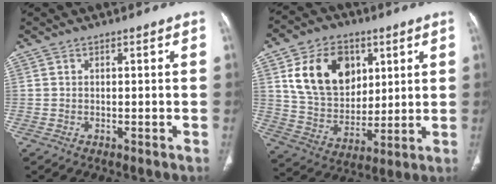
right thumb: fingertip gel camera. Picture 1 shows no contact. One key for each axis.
{"total": 17.3, "fx": 6.2, "fy": 12.7, "fz": 10.0, "tx": -0.133, "ty": -0.019, "tz": 0.120}